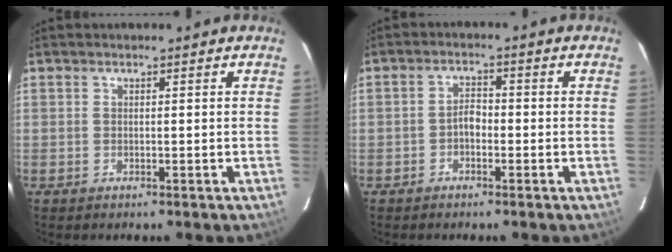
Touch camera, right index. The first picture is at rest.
{"total": 2.3, "force": [-1.2, 1.4, 1.5], "torque": [-0.028, 0.009, -0.022]}